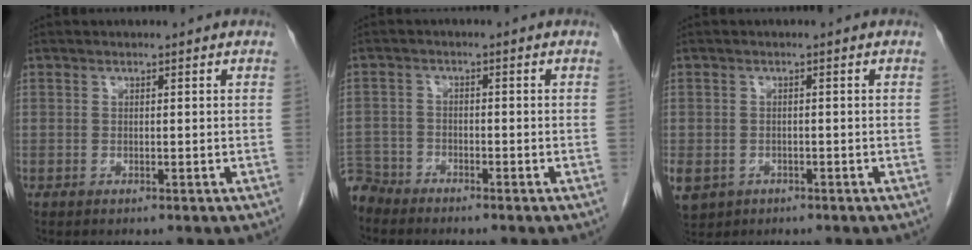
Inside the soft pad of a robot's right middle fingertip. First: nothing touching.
{"total": 4.6, "force": [-4.4, 1.2, -0.6], "torque": [0.014, -0.007, -0.089]}
{"total": 9.0, "force": [-3.8, 7.5, 3.2], "torque": [-0.102, -0.003, -0.052]}